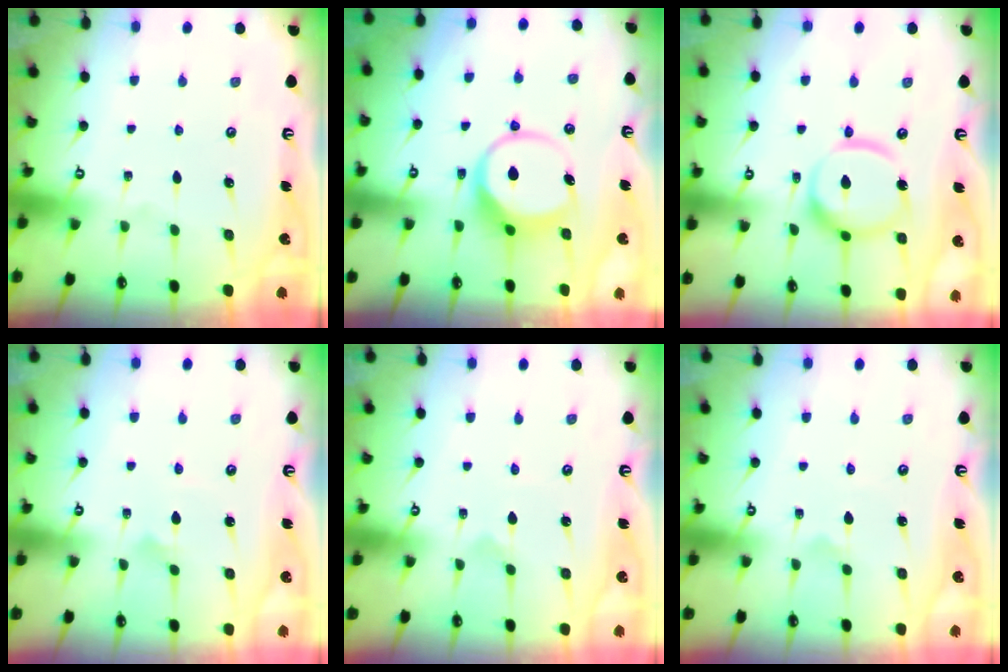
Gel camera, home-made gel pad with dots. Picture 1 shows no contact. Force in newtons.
{"total": 7.7, "press": 7.6, "slide": 0.9}
{"total": 14.5, "press": 14.5, "slide": 1.4}
{"total": 1.5, "press": 1.5, "slide": 0.1}
{"total": 0.0}
{"total": 1.6, "press": 1.6, "slide": 0.0}